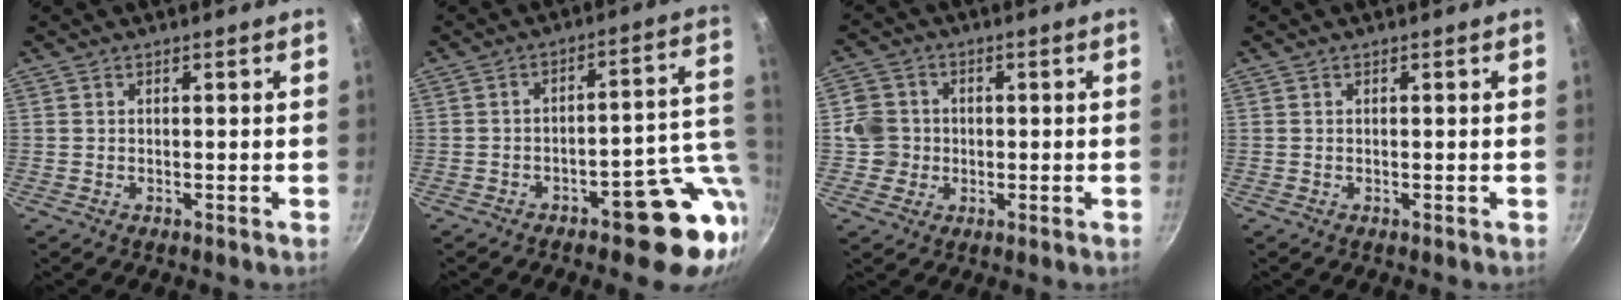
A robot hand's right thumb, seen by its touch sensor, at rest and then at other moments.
{"total": 14.3, "force": [-4.9, 6.3, 11.9], "torque": [-0.081, 0.039, -0.058]}
{"total": 5.8, "force": [-0.3, 5.6, 1.6], "torque": [-0.001, 0.013, -0.015]}
{"total": 0.0}